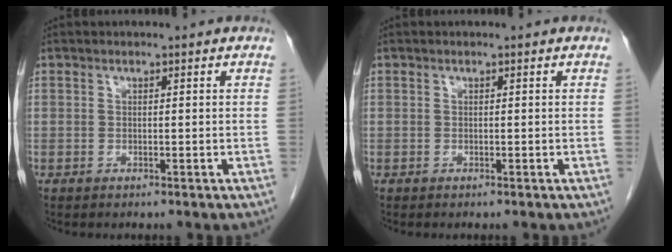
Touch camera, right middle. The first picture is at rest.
{"total": 0.0}